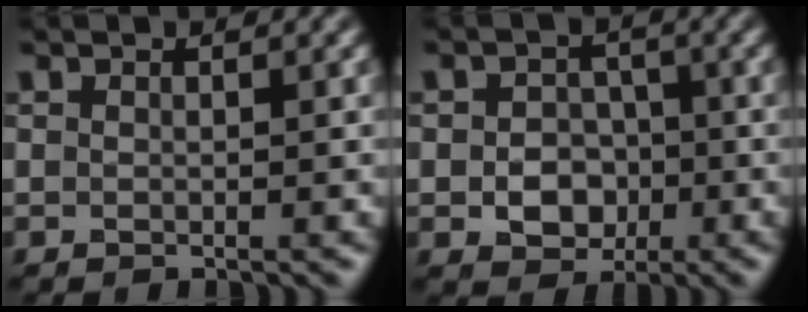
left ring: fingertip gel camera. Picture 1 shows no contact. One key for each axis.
{"total": 3.8, "fx": -1.0, "fy": 3.1, "fz": 2.1, "tx": -0.026, "ty": -0.004, "tz": -0.018}